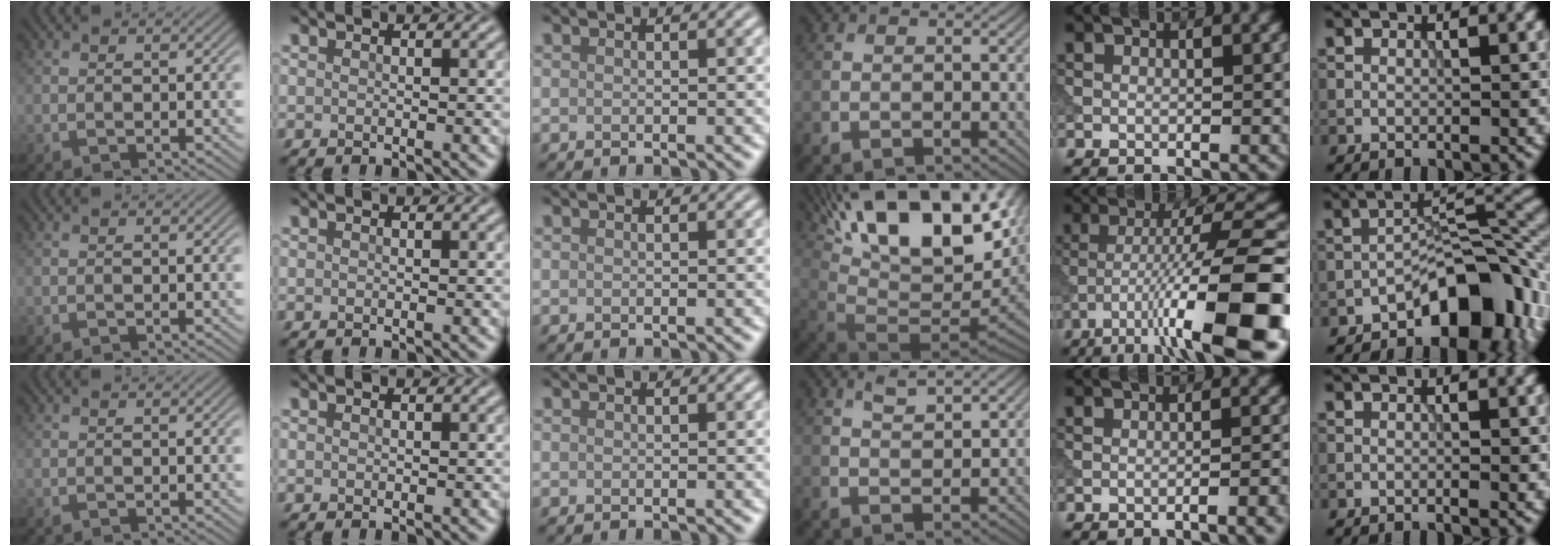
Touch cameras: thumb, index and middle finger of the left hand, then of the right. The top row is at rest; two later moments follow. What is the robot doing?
{"motion": "dispense", "object": "syringe"}